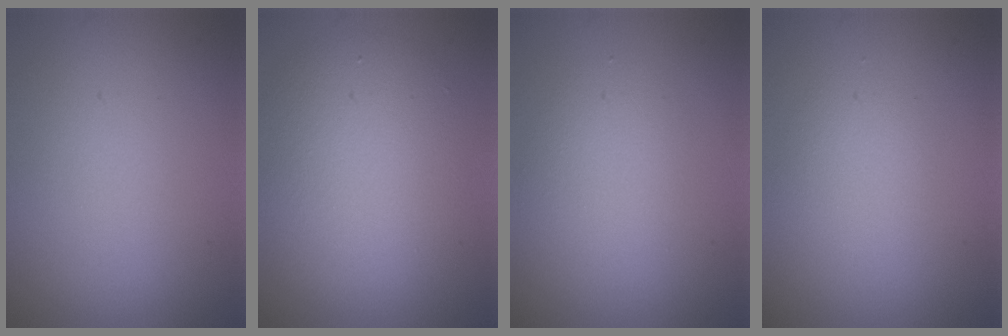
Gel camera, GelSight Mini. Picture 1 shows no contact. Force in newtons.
{"total": 6.0, "press": 6.0, "slide": 0.3}
{"total": 2.2, "press": 2.2, "slide": 0.1}
{"total": 1.7, "press": 1.7, "slide": 0.1}